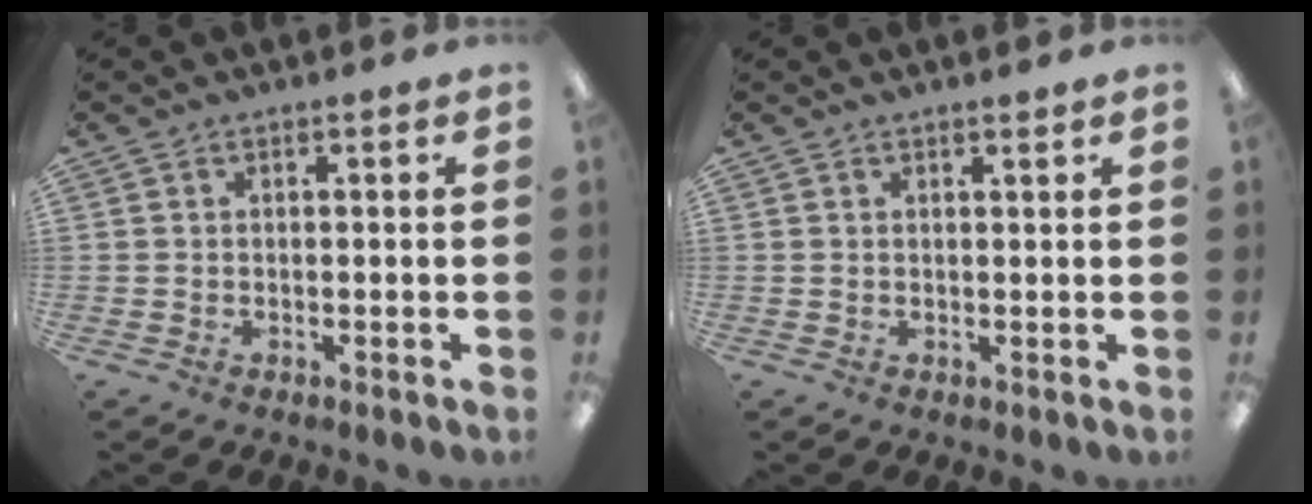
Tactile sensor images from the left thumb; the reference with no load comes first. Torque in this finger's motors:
{"motor_torque": [-0.09, -0.10, -0.42, 0.26, 0.07]}